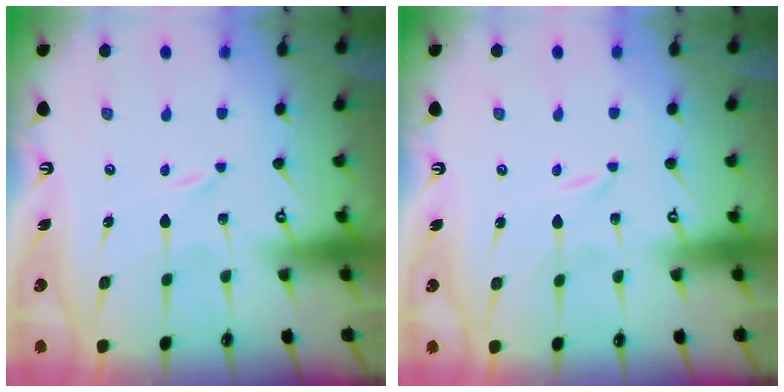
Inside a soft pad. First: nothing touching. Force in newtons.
{"total": 0.0}